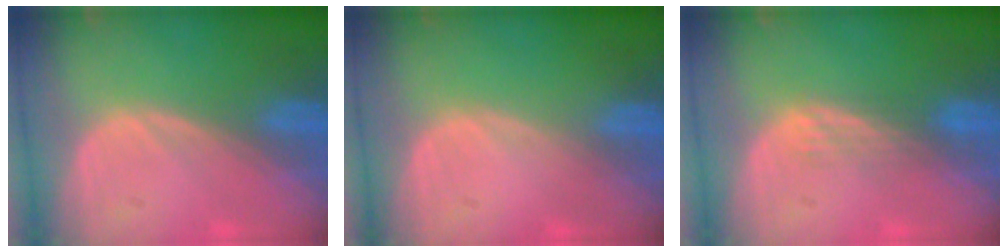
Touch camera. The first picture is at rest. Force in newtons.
{"total": 0.0}
{"total": 2.2, "press": 2.2, "slide": 0.2}